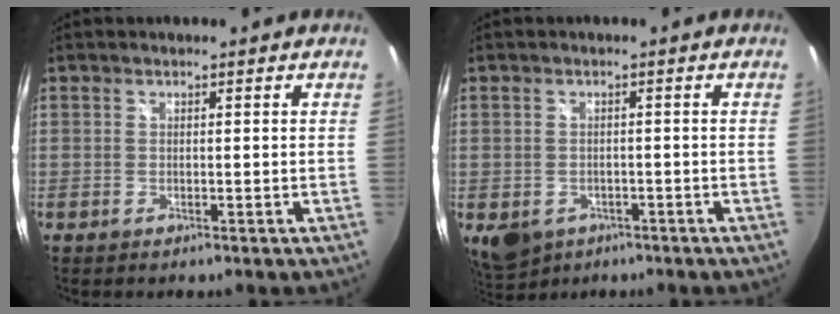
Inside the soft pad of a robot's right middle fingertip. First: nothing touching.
{"total": 6.6, "force": [-3.2, 4.9, 3.1], "torque": [-0.064, -0.019, -0.040]}